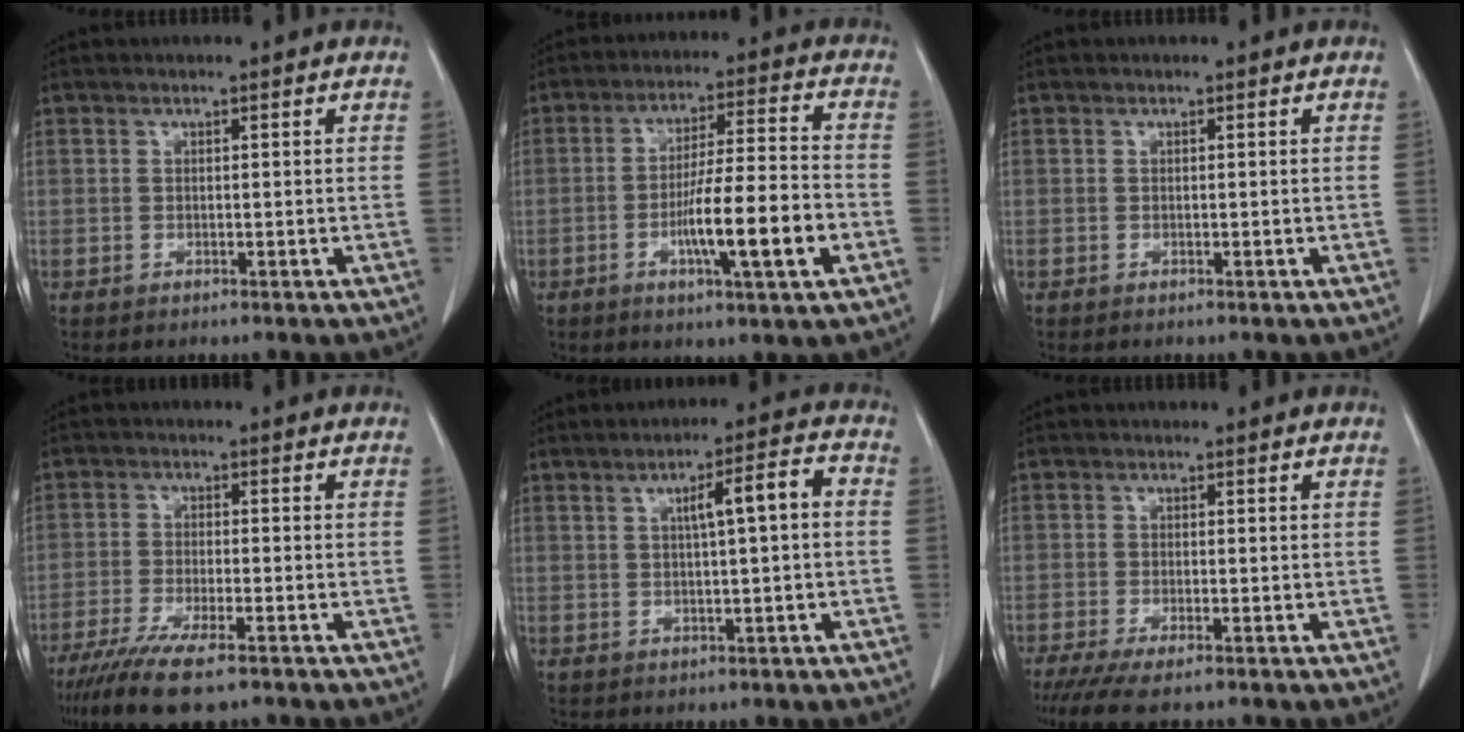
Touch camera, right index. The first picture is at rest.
{"total": 12.9, "force": [-4.1, 1.0, 12.2], "torque": [-0.204, 0.000, -0.065]}
{"total": 0.0}
{"total": 11.0, "force": [-7.7, 2.5, 7.4], "torque": [-0.128, -0.024, -0.124]}
{"total": 6.8, "force": [0.9, 1.3, 6.6], "torque": [-0.105, 0.023, 0.017]}
{"total": 6.1, "force": [-4.2, 1.4, 4.2], "torque": [-0.072, -0.015, -0.065]}